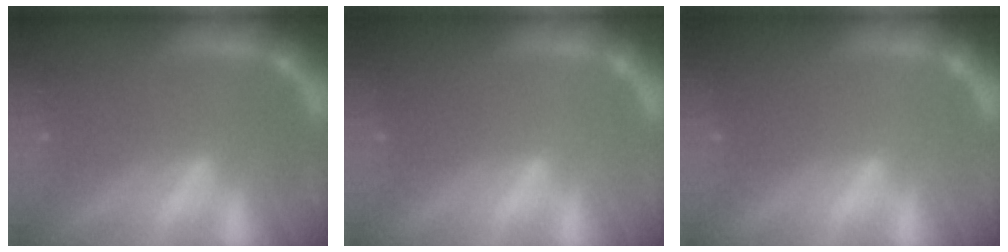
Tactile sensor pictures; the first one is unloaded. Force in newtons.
{"total": 0.0}
{"total": 0.0}